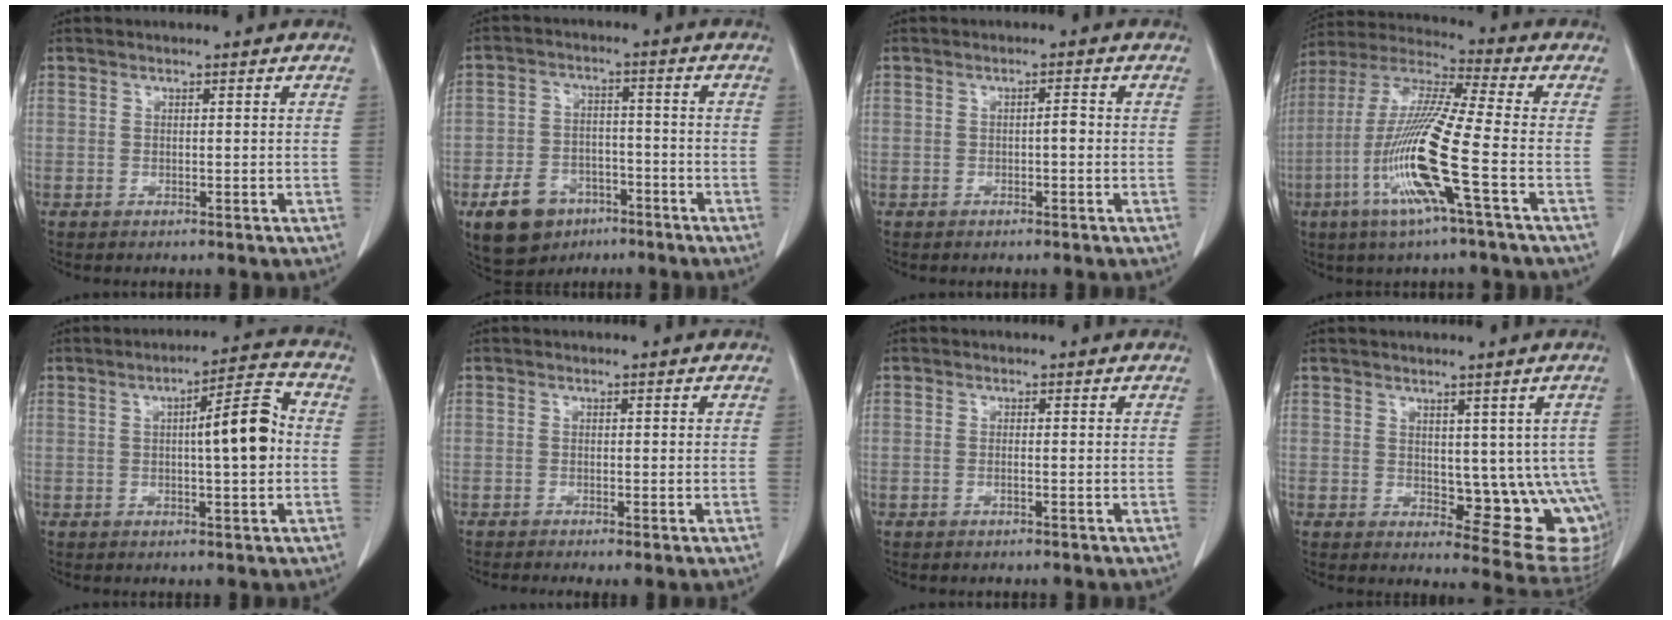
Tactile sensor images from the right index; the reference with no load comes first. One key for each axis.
{"total": 9.0, "fx": -5.3, "fy": 6.1, "fz": 4.0, "tx": -0.083, "ty": 0.007, "tz": -0.082}
{"total": 1.3, "fx": -0.3, "fy": 0.3, "fz": 1.2, "tx": -0.017, "ty": 0.003, "tz": -0.006}
{"total": 15.9, "fx": -5.1, "fy": -0.5, "fz": 15.1, "tx": -0.312, "ty": -0.014, "tz": -0.109}
{"total": 8.3, "fx": 0.2, "fy": 1.3, "fz": 8.2, "tx": -0.115, "ty": 0.020, "tz": -0.001}
{"total": 1.6, "fx": -0.9, "fy": 0.3, "fz": 1.3, "tx": -0.022, "ty": -0.005, "tz": -0.016}
{"total": 0.5, "fx": -0.2, "fy": -0.1, "fz": 0.5, "tx": -0.009, "ty": 0.001, "tz": -0.005}
{"total": 11.0, "fx": 0.4, "fy": 5.3, "fz": 9.7, "tx": -0.094, "ty": -0.010, "tz": 0.016}